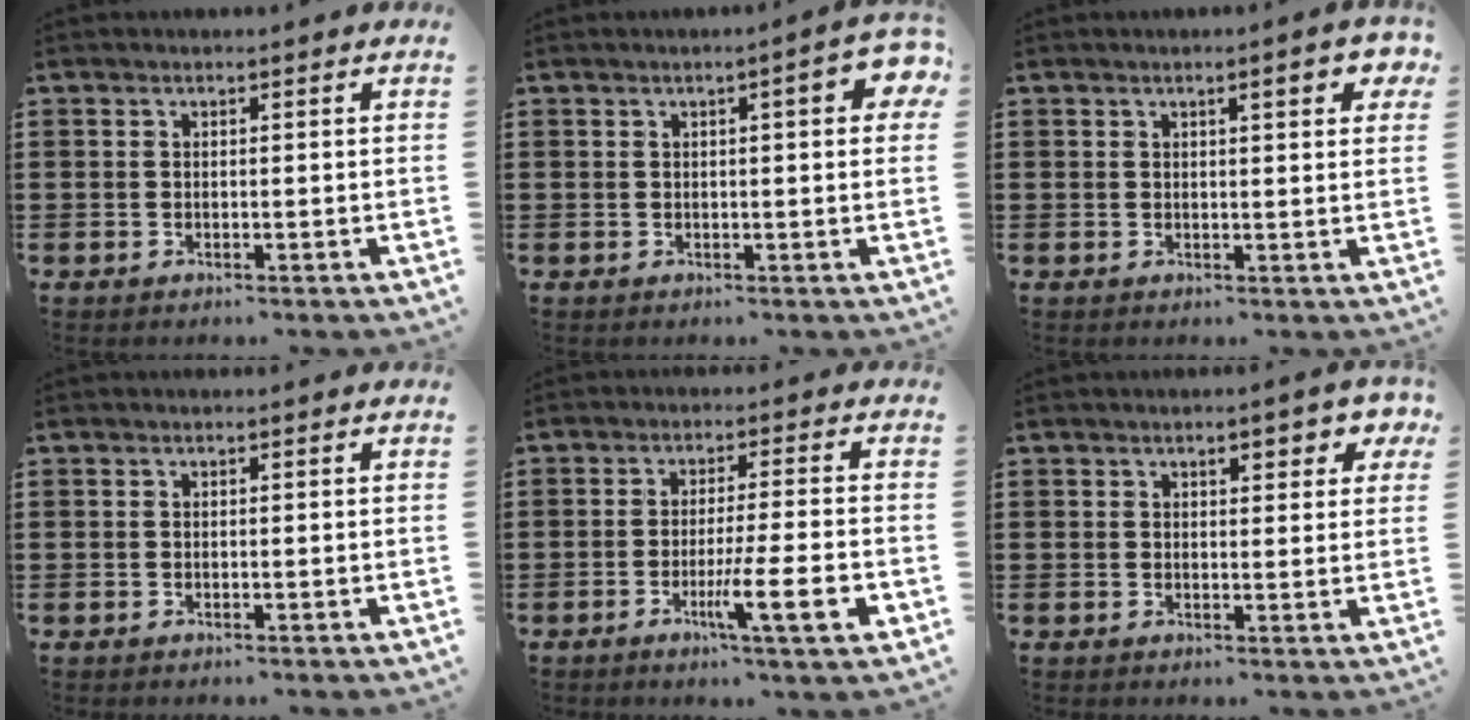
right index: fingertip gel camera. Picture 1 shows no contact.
{"total": 4.4, "force": [1.1, 0.9, 4.2], "torque": [-0.056, -0.003, 0.011]}
{"total": 3.3, "force": [1.4, 0.6, 3.0], "torque": [-0.045, -0.001, 0.017]}
{"total": 0.0}
{"total": 9.0, "force": [-3.3, 0.3, 8.3], "torque": [-0.141, -0.012, -0.056]}
{"total": 3.2, "force": [1.8, 1.3, 2.3], "torque": [-0.026, -0.001, 0.024]}